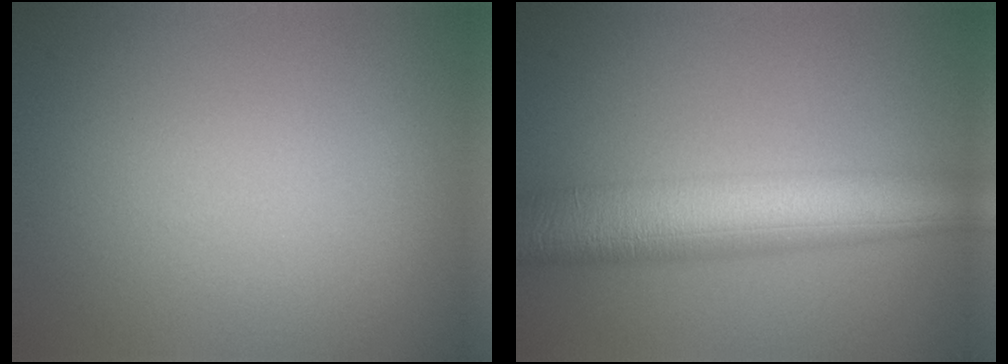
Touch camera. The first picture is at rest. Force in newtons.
{"total": 9.8, "press": 9.8, "slide": 0.0}